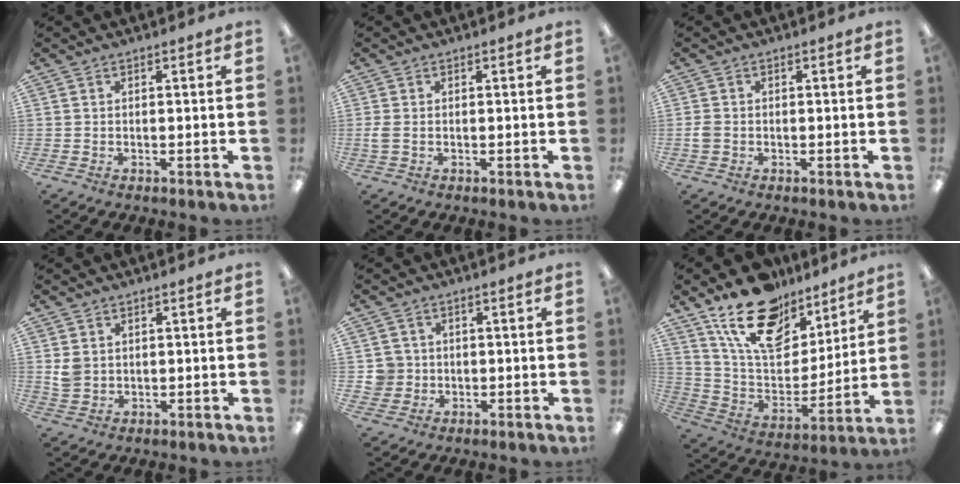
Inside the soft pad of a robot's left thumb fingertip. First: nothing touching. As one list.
[{"total": 2.2, "force": [0.0, 1.2, 1.8], "torque": [-0.041, 0.002, -0.002]}, {"total": 2.1, "force": [-0.4, 1.6, 1.2], "torque": [-0.021, 0.004, -0.007]}, {"total": 3.4, "force": [1.2, 2.7, 1.6], "torque": [-0.025, 0.000, 0.021]}, {"total": 4.3, "force": [0.2, 4.2, 0.5], "torque": [-0.011, 0.008, 0.004]}, {"total": 20.1, "force": [14.5, 10.2, 9.4], "torque": [-0.171, -0.084, 0.260]}]